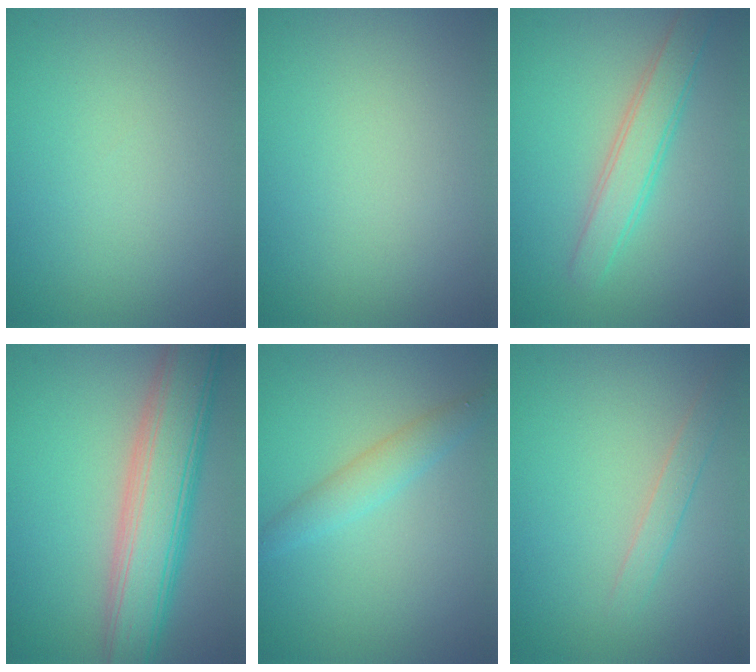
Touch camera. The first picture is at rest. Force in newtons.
{"total": 0.0}
{"total": 3.0, "press": 3.0, "slide": 0.1}
{"total": 7.8, "press": 7.8, "slide": 0.6}
{"total": 2.1, "press": 2.1, "slide": 0.0}
{"total": 1.3, "press": 1.3, "slide": 0.1}